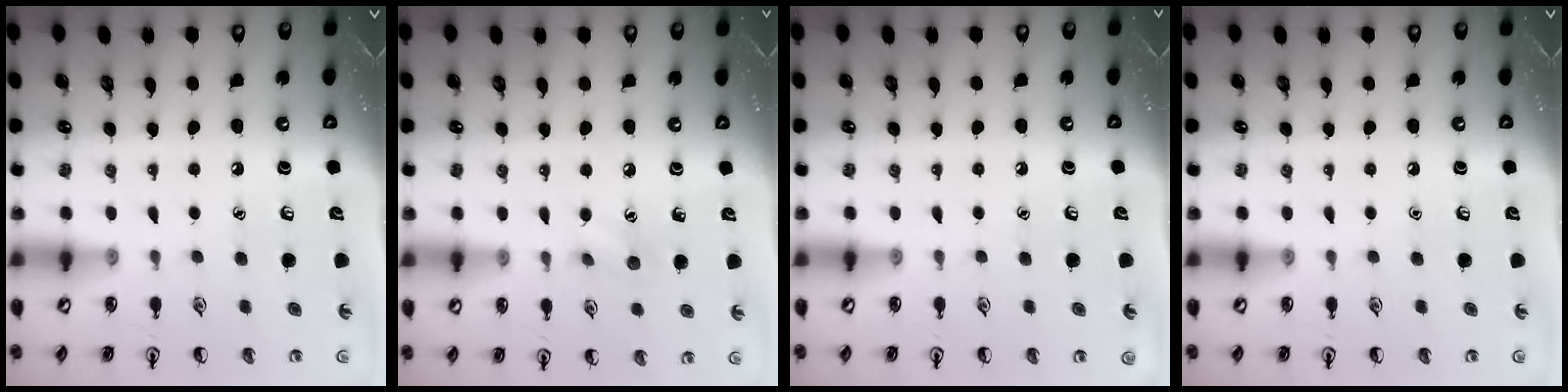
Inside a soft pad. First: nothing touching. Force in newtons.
{"total": 6.3, "press": 6.0, "slide": 1.9}
{"total": 0.0}
{"total": 0.0}